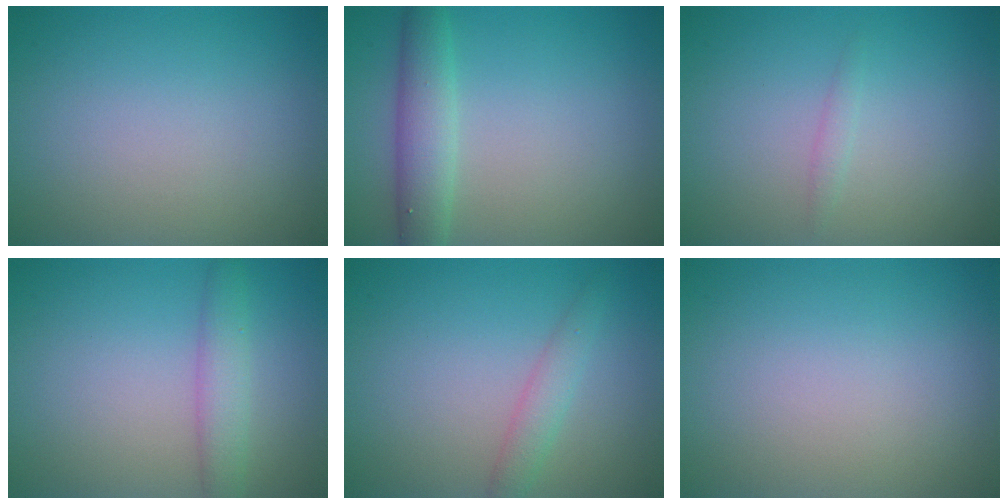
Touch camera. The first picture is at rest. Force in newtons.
{"total": 3.6, "press": 3.6, "slide": 0.1}
{"total": 0.7, "press": 0.7, "slide": 0.0}
{"total": 2.7, "press": 2.7, "slide": 0.2}
{"total": 1.9, "press": 1.9, "slide": 0.0}
{"total": 0.0}